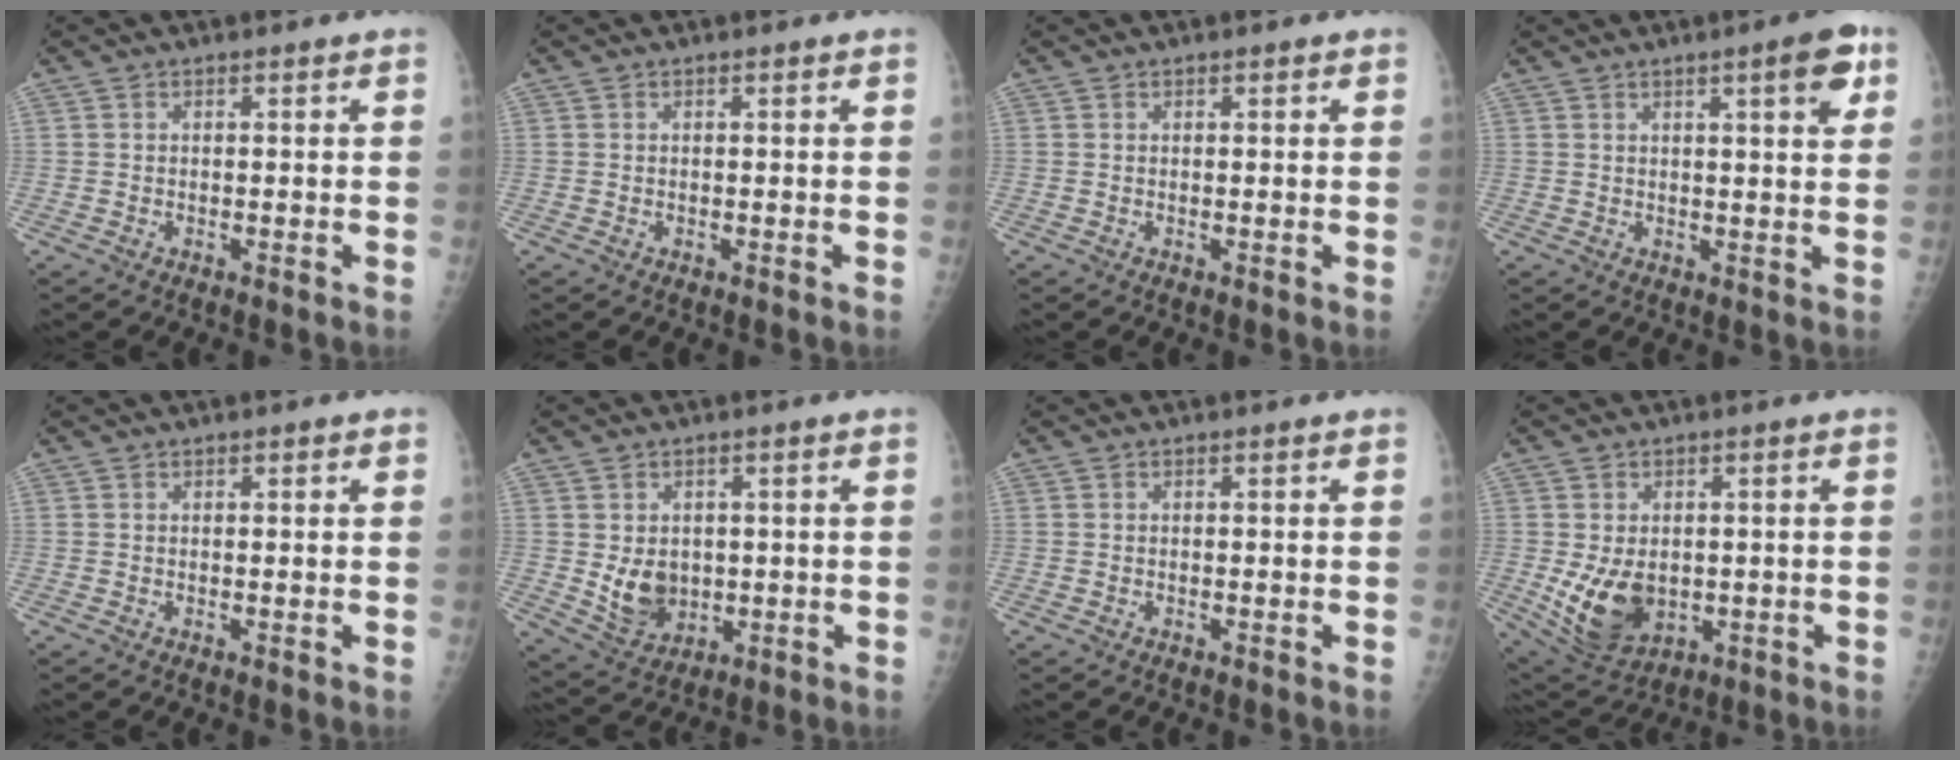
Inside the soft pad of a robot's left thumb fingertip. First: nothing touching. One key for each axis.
{"total": 0.0}
{"total": 0.7, "fx": 0.4, "fy": 0.3, "fz": 0.5, "tx": -0.004, "ty": 0.001, "tz": 0.003}
{"total": 6.5, "fx": 3.1, "fy": 1.2, "fz": 5.5, "tx": -0.065, "ty": -0.010, "tz": 0.038}
{"total": 1.2, "fx": 0.6, "fy": 0.5, "fz": 0.9, "tx": -0.008, "ty": 0.001, "tz": 0.006}
{"total": 7.4, "fx": 0.1, "fy": 5.9, "fz": 4.4, "tx": -0.048, "ty": -0.012, "tz": 0.022}
{"total": 0.0}
{"total": 10.4, "fx": -1.2, "fy": 7.4, "fz": 7.3, "tx": -0.107, "ty": -0.011, "tz": 0.003}